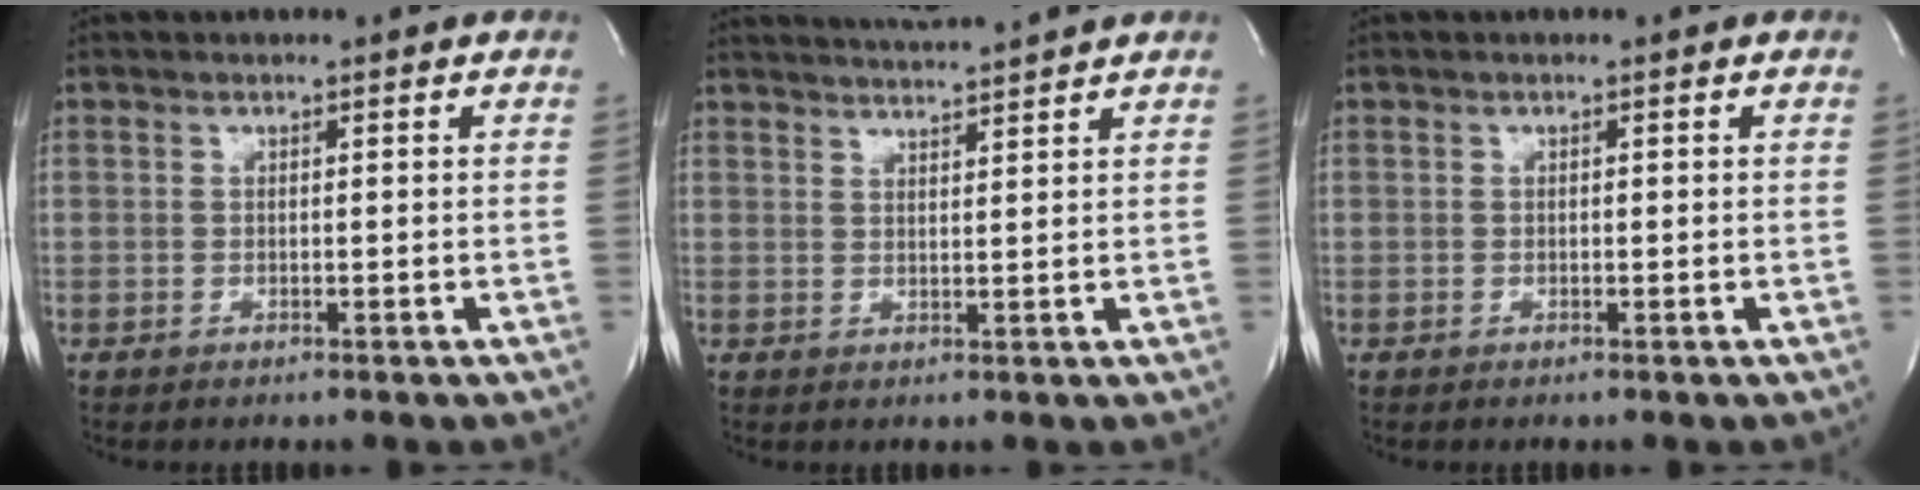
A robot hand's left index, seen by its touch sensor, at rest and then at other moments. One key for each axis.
{"total": 6.3, "fx": 6.0, "fy": -1.1, "fz": 1.8, "tx": -0.035, "ty": 0.008, "tz": 0.092}
{"total": 0.0}